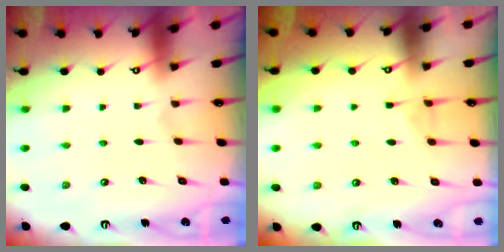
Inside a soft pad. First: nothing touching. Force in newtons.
{"total": 3.6, "press": 3.5, "slide": 0.5}